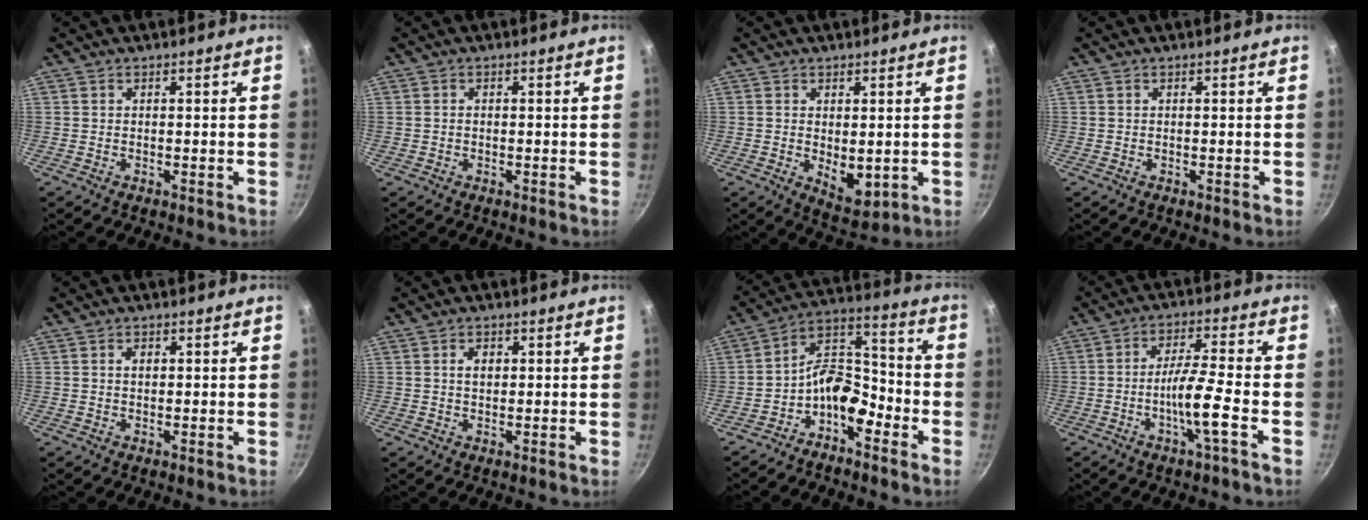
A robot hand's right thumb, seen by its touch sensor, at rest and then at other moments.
{"total": 0.6, "force": [-0.1, 0.5, 0.2], "torque": [-0.003, 0.003, -0.001]}
{"total": 6.4, "force": [-0.2, 3.6, 5.3], "torque": [-0.068, -0.018, 0.009]}
{"total": 0.0}
{"total": 1.9, "force": [0.4, 1.3, 1.3], "torque": [-0.013, 0.004, 0.007]}
{"total": 2.7, "force": [0.6, 1.9, 1.9], "torque": [-0.020, 0.002, 0.010]}
{"total": 10.2, "force": [-5.3, 5.8, 6.5], "torque": [-0.090, 0.075, -0.107]}
{"total": 7.9, "force": [-3.1, 0.6, 7.2], "torque": [-0.132, 0.029, -0.058]}